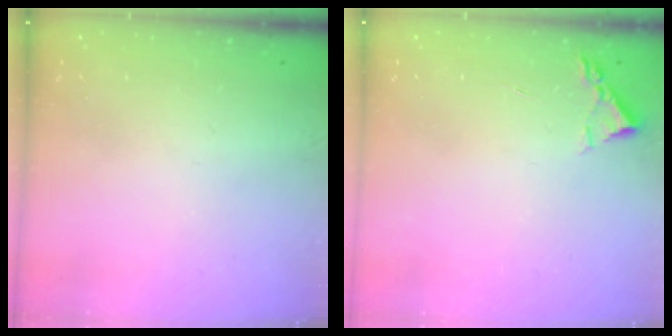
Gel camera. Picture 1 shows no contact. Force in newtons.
{"total": 2.2, "press": 2.2, "slide": 0.3}